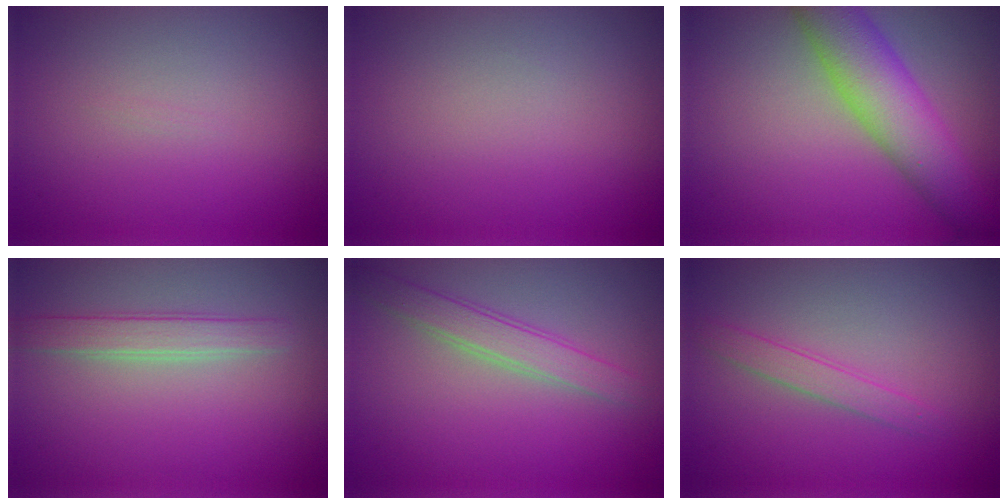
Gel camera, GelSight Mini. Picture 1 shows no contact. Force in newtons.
{"total": 0.0}
{"total": 6.6, "press": 6.6, "slide": 0.2}
{"total": 2.4, "press": 2.4, "slide": 0.2}
{"total": 2.5, "press": 2.5, "slide": 0.1}
{"total": 1.6, "press": 1.6, "slide": 0.2}